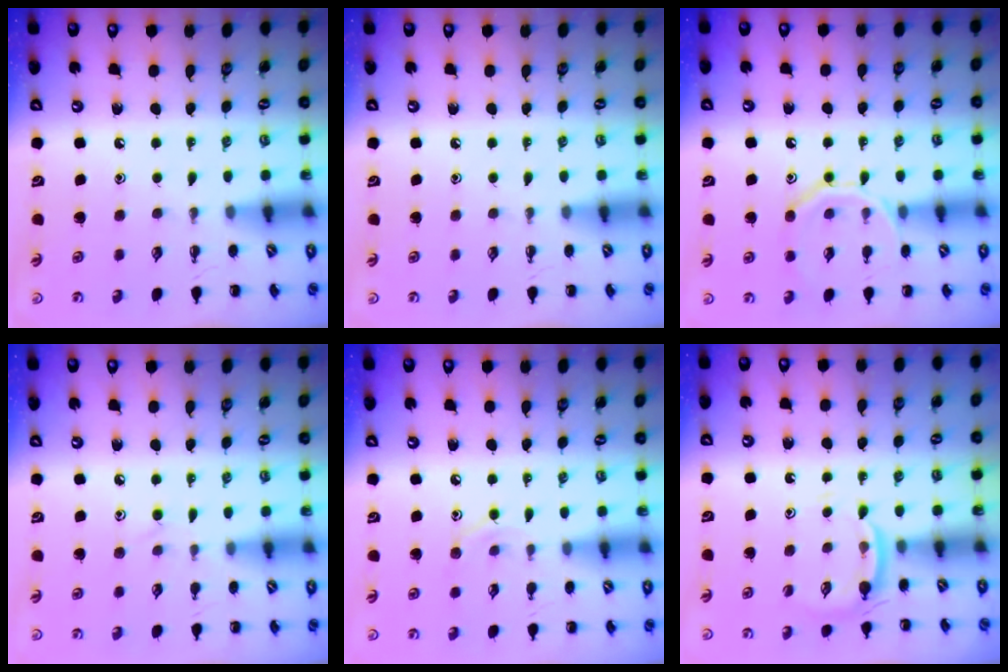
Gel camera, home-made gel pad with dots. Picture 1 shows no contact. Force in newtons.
{"total": 0.0}
{"total": 11.4, "press": 11.3, "slide": 1.3}
{"total": 7.6, "press": 7.1, "slide": 2.6}
{"total": 7.8, "press": 7.6, "slide": 1.6}
{"total": 4.9, "press": 4.7, "slide": 1.4}